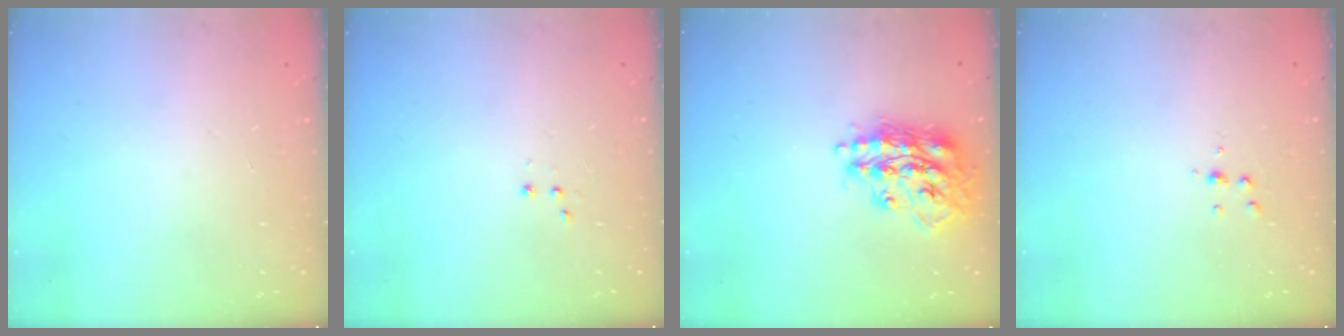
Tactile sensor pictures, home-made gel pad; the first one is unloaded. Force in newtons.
{"total": 3.0, "press": 2.9, "slide": 0.7}
{"total": 17.5, "press": 17.5, "slide": 1.2}
{"total": 3.8, "press": 3.8, "slide": 0.4}